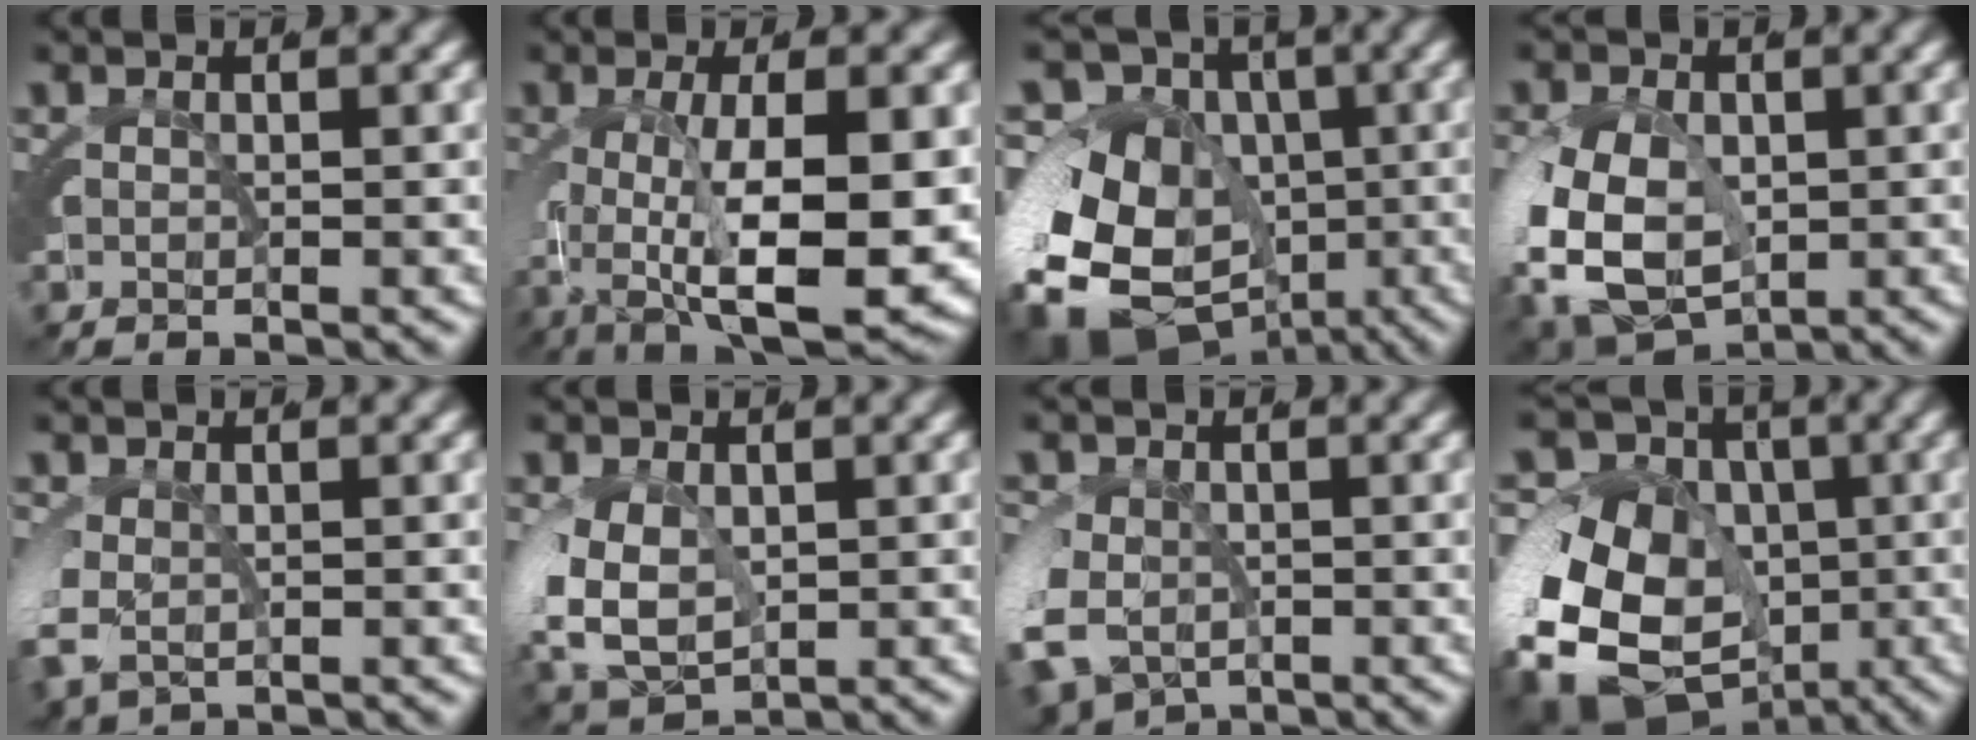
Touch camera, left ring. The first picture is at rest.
{"total": 10.3, "force": [-1.5, 4.1, 9.3], "torque": [-0.150, -0.023, -0.005]}
{"total": 17.7, "force": [-6.0, 14.3, 8.5], "torque": [-0.185, -0.088, -0.084]}
{"total": 9.5, "force": [-2.9, 7.7, 4.7], "torque": [-0.122, -0.047, -0.033]}
{"total": 1.4, "force": [-0.5, 1.1, 0.6], "torque": [-0.021, -0.011, 0.004]}
{"total": 6.5, "force": [-1.6, 5.6, 3.0], "torque": [-0.098, -0.033, -0.015]}
{"total": 5.1, "force": [-3.0, 3.9, 1.6], "torque": [-0.042, -0.030, -0.036]}
{"total": 15.4, "force": [-5.2, 12.4, 7.4], "torque": [-0.157, -0.076, -0.071]}